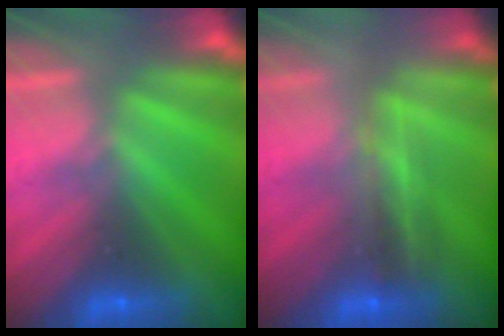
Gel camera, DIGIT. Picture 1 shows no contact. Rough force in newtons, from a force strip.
{"total": 2.5}